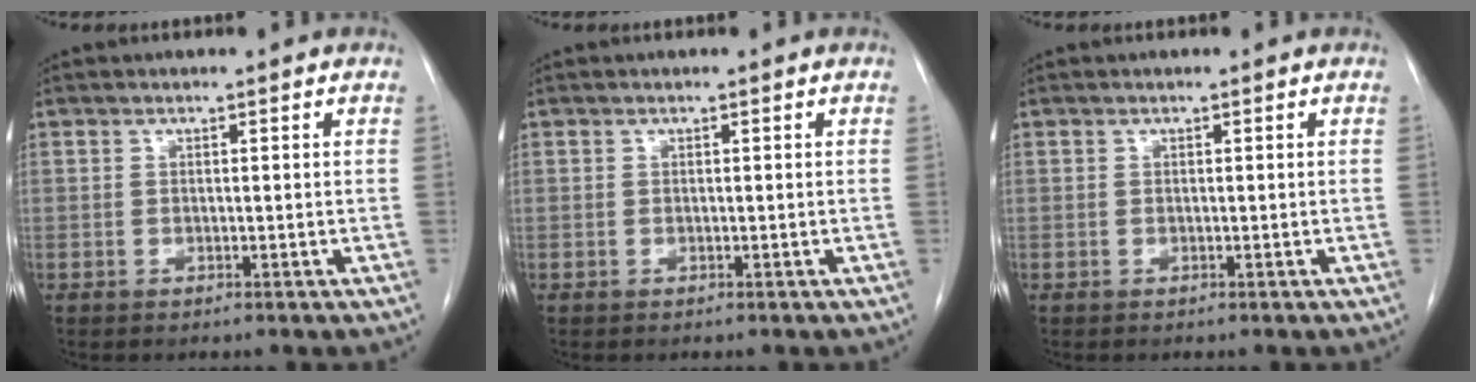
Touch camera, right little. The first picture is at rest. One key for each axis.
{"total": 0.0}
{"total": 0.0}